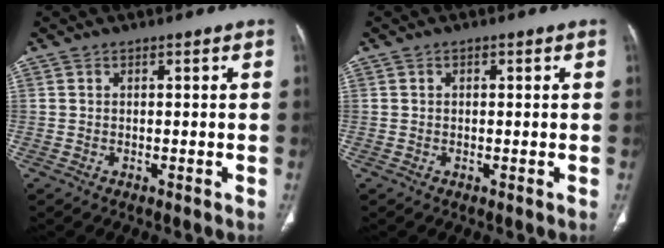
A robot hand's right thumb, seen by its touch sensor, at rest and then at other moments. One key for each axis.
{"total": 0.7, "fx": 0.2, "fy": 0.5, "fz": 0.5, "tx": -0.005, "ty": 0.001, "tz": 0.002}